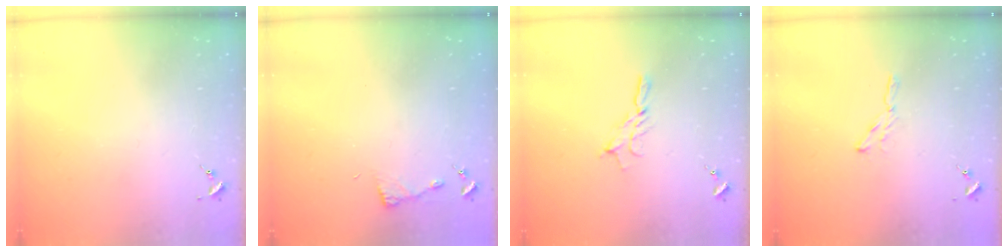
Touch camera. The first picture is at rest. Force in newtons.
{"total": 2.9, "press": 2.9, "slide": 0.4}
{"total": 5.6, "press": 5.6, "slide": 0.3}
{"total": 2.4, "press": 2.4, "slide": 0.2}